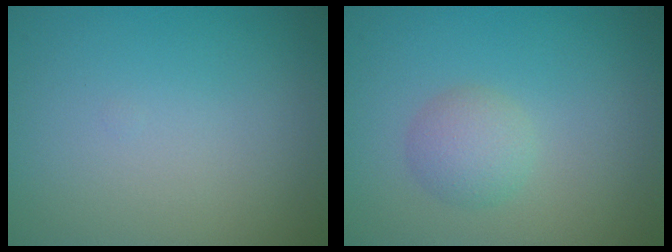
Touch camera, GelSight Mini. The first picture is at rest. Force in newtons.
{"total": 2.3, "press": 2.3, "slide": 0.1}